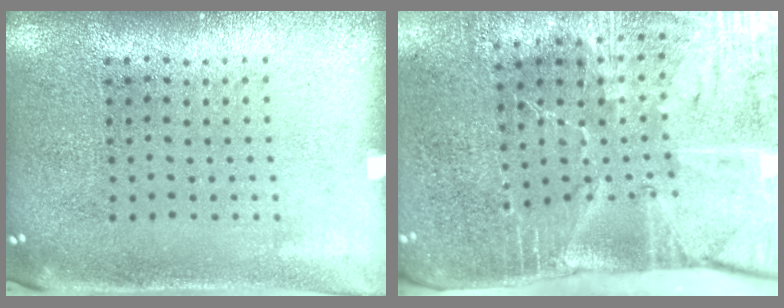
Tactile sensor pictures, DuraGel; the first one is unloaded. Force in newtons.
{"total": 4.4, "press": 3.7, "slide": 2.4}